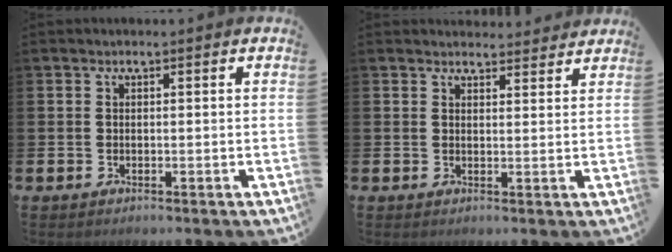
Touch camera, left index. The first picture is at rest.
{"total": 2.7, "force": [2.7, 0.6, -0.1], "torque": [0.004, -0.017, 0.047]}